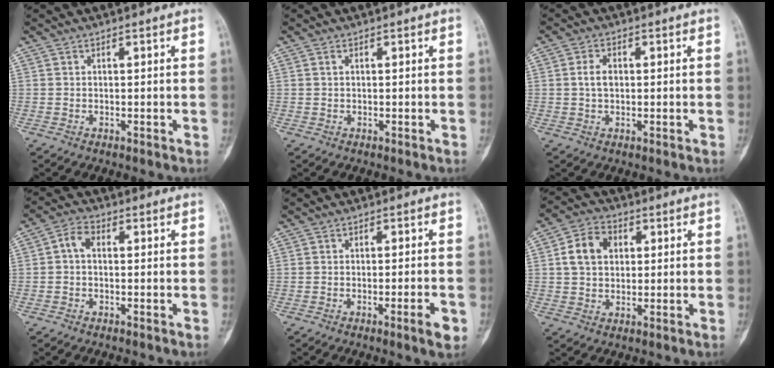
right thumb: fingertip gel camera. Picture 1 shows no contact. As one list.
[{"total": 0.5, "force": [0.2, 0.3, 0.4], "torque": [-0.010, 0.001, 0.003]}, {"total": 3.1, "force": [0.3, 2.0, 2.4], "torque": [-0.045, 0.006, 0.003]}, {"total": 3.5, "force": [-0.1, 2.3, 2.6], "torque": [-0.044, 0.012, -0.011]}, {"total": 4.2, "force": [-1.9, 0.4, 3.7], "torque": [-0.051, 0.002, -0.029]}, {"total": 8.2, "force": [1.6, 6.2, 5.1], "torque": [-0.077, 0.011, 0.023]}]